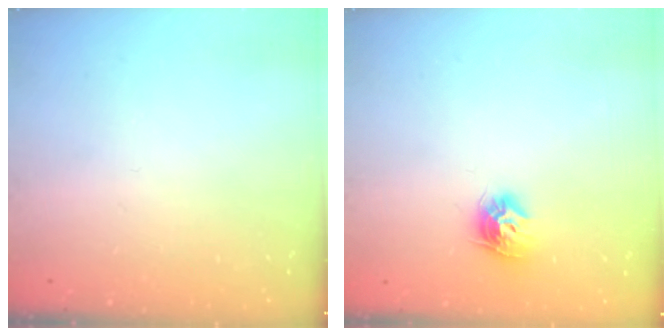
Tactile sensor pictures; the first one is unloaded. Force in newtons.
{"total": 8.7, "press": 8.7, "slide": 0.3}